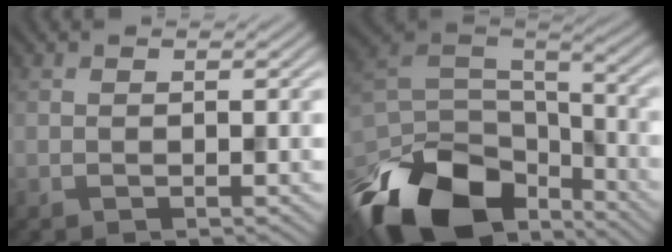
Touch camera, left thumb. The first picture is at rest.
{"total": 17.5, "force": [-10.9, 9.1, 10.2], "torque": [-0.265, -0.040, -0.184]}